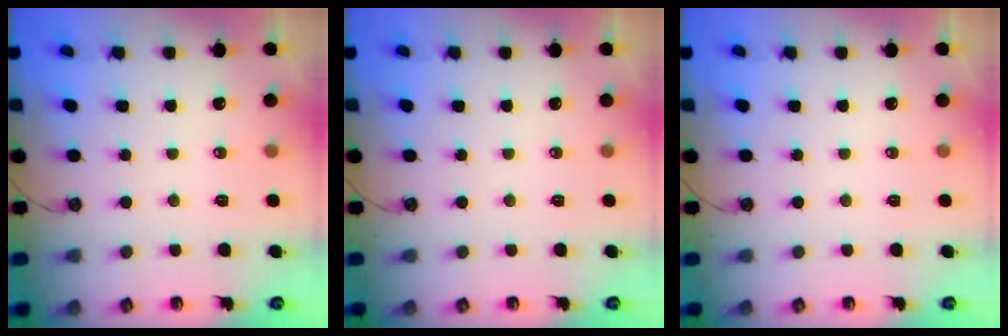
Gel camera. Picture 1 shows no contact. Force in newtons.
{"total": 0.0}
{"total": 0.0}